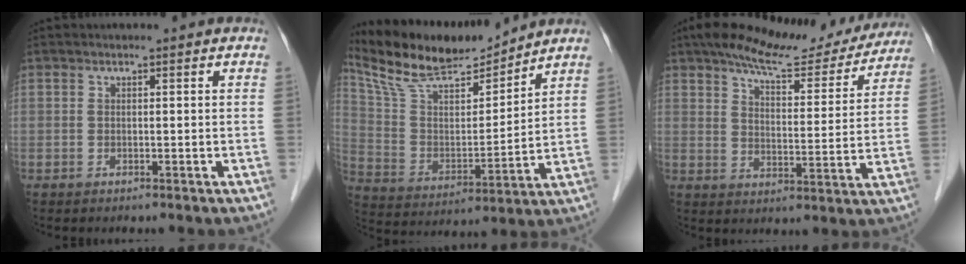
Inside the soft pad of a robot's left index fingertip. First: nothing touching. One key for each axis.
{"total": 15.4, "fx": 14.0, "fy": 2.4, "fz": 5.9, "tx": -0.117, "ty": 0.004, "tz": 0.264}
{"total": 15.9, "fx": 13.9, "fy": 3.9, "fz": 6.6, "tx": -0.092, "ty": -0.001, "tz": 0.191}